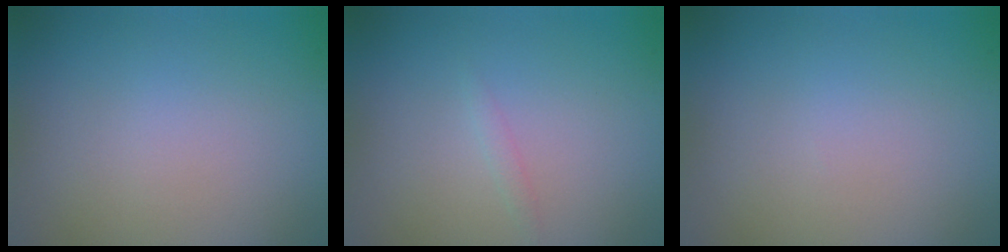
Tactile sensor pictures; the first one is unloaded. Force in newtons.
{"total": 0.6, "press": 0.6, "slide": 0.0}
{"total": 0.0}